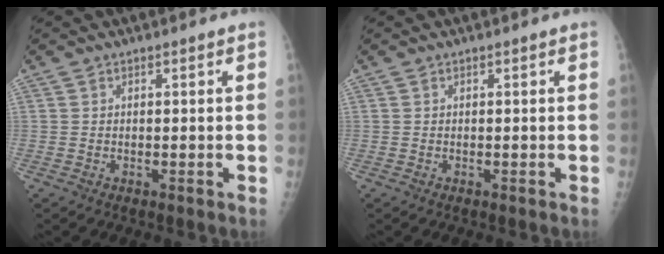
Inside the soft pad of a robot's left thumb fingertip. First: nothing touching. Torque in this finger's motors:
{"motor_torque": [0.00, 0.00, 0.02, 0.01, 0.00]}